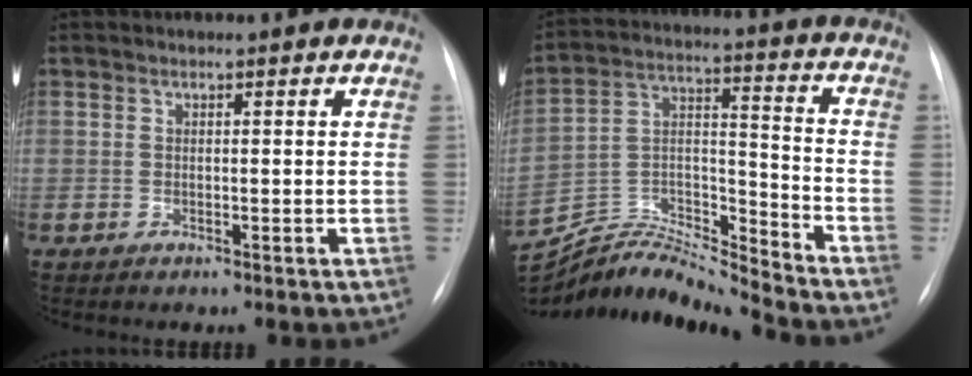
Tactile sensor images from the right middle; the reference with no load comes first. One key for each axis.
{"total": 14.8, "fx": -14.7, "fy": -1.4, "fz": 1.5, "tx": -0.029, "ty": 0.036, "tz": -0.271}